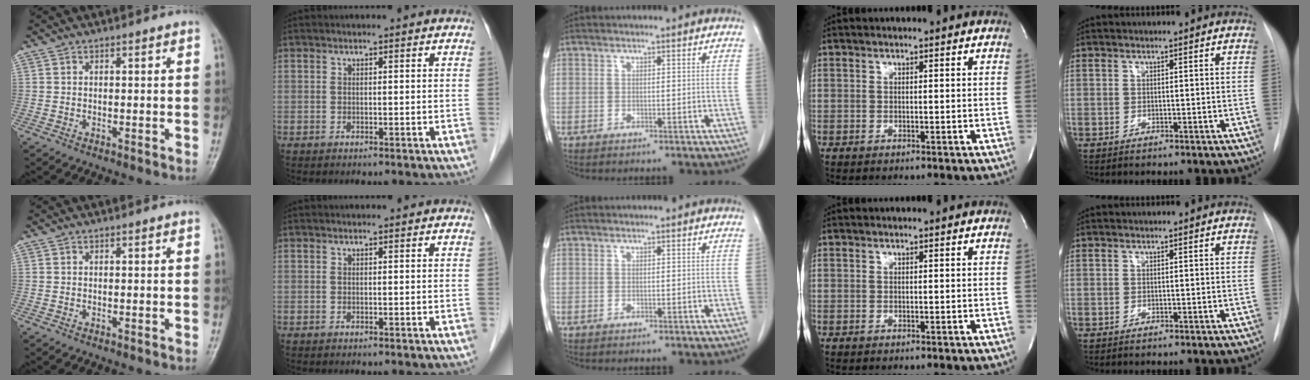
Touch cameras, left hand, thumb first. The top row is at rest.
{}